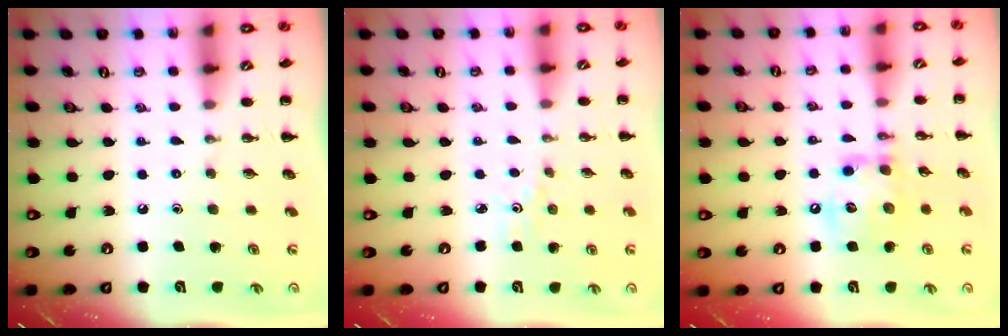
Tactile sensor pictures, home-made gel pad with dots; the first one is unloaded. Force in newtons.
{"total": 1.7, "press": 1.7, "slide": 0.4}
{"total": 13.2, "press": 13.1, "slide": 1.3}